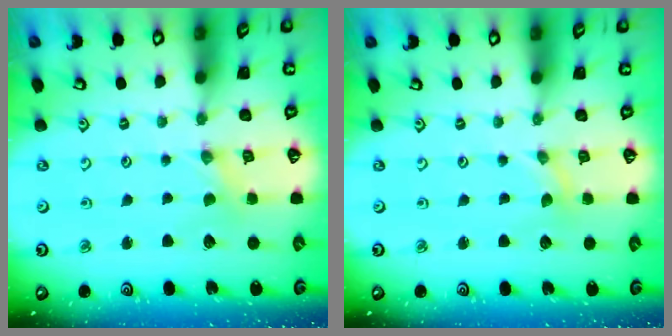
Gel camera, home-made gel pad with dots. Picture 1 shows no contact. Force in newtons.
{"total": 0.0}